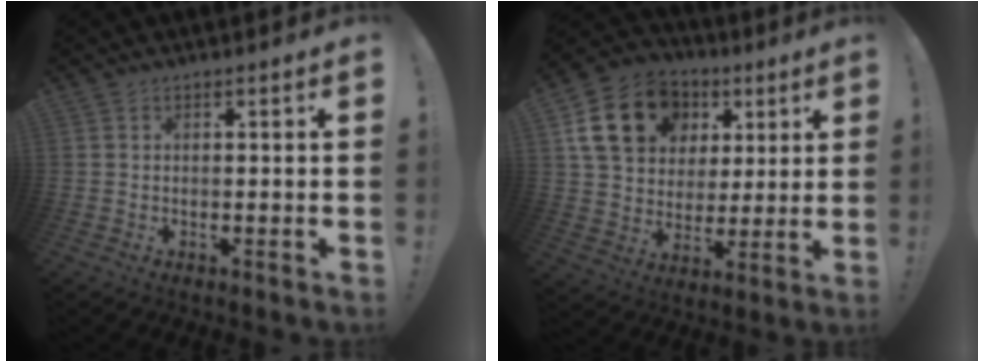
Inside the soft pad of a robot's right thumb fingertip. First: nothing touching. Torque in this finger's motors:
{"motor_torque": [0.56, 0.93, 0.97, 0.27, 0.35]}